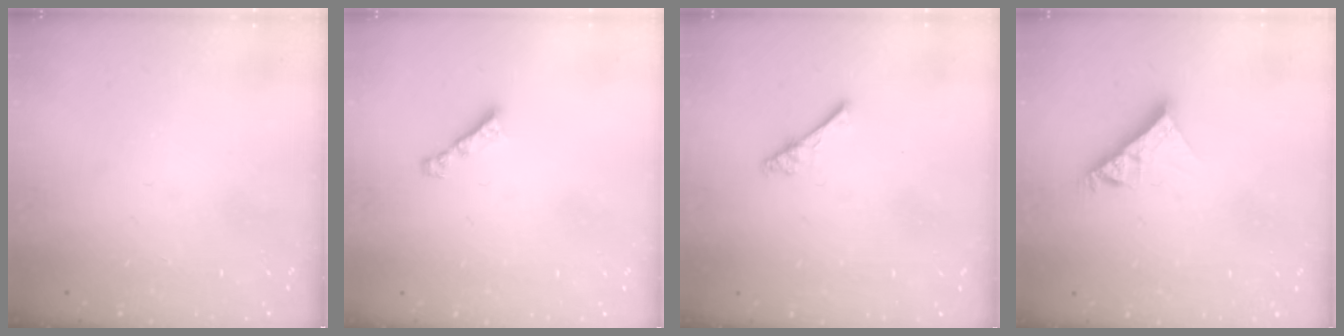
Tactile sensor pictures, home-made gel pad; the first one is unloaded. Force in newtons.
{"total": 1.7, "press": 1.6, "slide": 0.5}
{"total": 2.4, "press": 2.4, "slide": 0.4}
{"total": 7.1, "press": 7.1, "slide": 0.6}